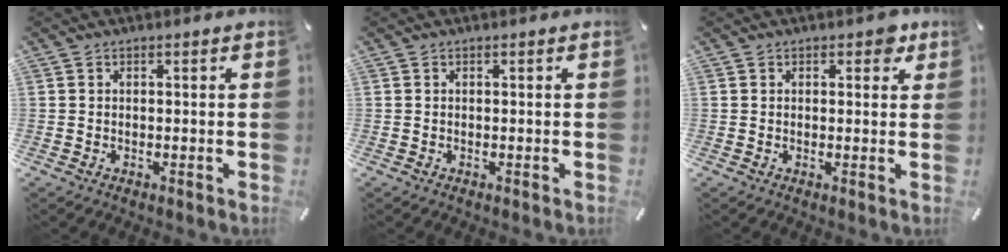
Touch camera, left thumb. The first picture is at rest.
{"total": 0.0}
{"total": 2.8, "force": [1.4, 1.7, 1.7], "torque": [-0.006, -0.004, 0.016]}